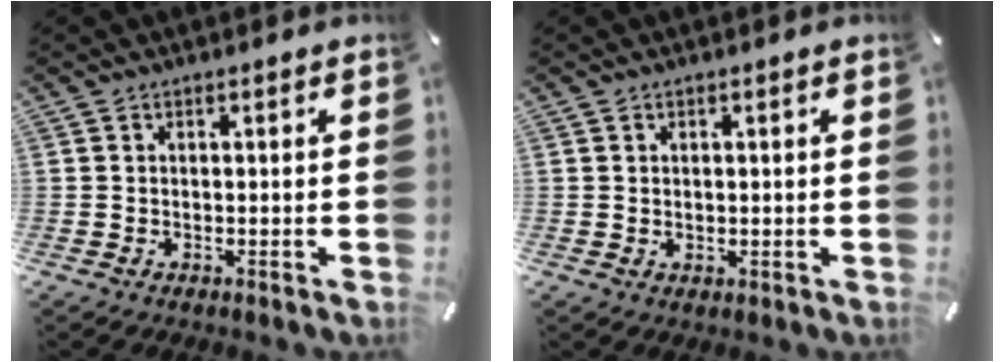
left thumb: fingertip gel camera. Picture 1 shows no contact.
{"total": 0.8, "force": [0.3, 0.7, 0.2], "torque": [-0.005, 0.002, 0.006]}